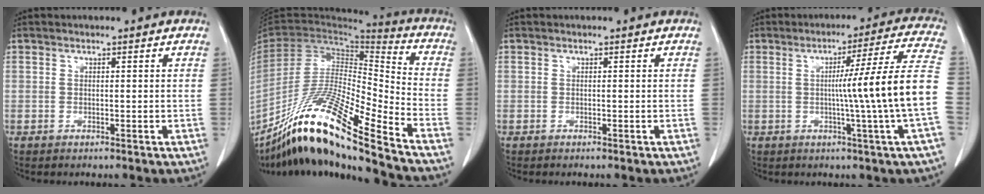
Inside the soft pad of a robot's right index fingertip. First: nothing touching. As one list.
[{"total": 21.6, "force": [-16.2, -0.1, 14.2], "torque": [-0.278, -0.030, -0.303]}, {"total": 0.0}, {"total": 14.3, "force": [-1.5, -3.1, 13.8], "torque": [-0.187, -0.003, -0.024]}]